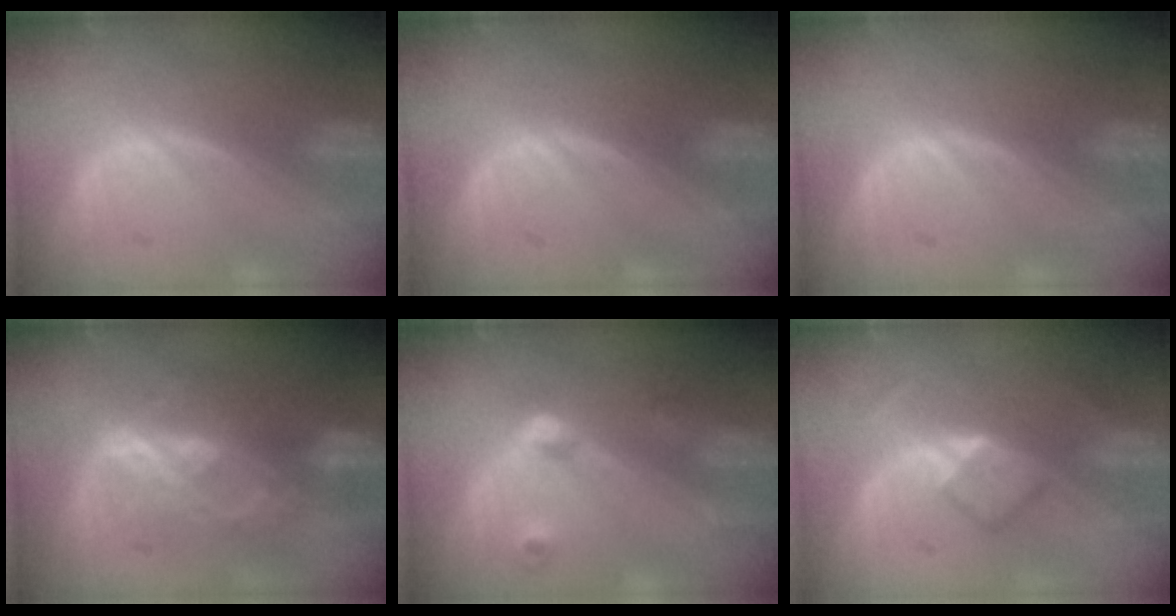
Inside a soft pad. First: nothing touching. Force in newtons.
{"total": 0.0}
{"total": 0.0}
{"total": 6.8, "press": 6.7, "slide": 1.5}
{"total": 4.3, "press": 3.8, "slide": 1.9}
{"total": 4.1, "press": 3.9, "slide": 1.1}